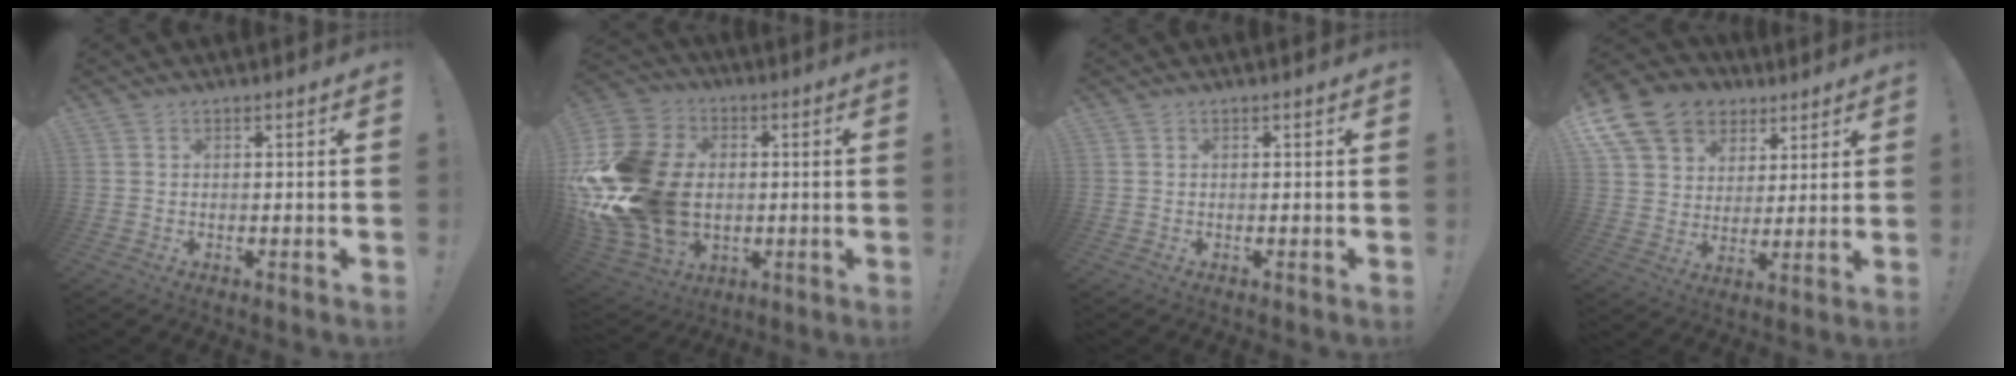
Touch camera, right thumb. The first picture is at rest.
{"total": 29.5, "force": [-2.0, 21.2, 20.4], "torque": [-0.392, 0.012, 0.001]}
{"total": 0.0}
{"total": 15.6, "force": [8.5, 11.4, 6.4], "torque": [-0.097, -0.051, 0.169]}